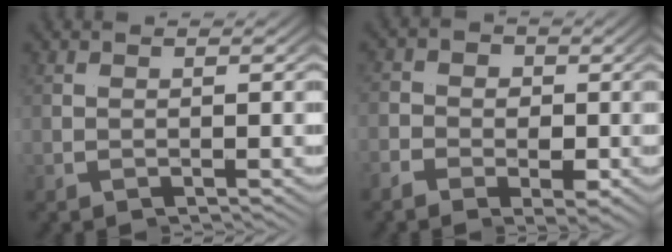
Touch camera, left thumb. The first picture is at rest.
{"total": 3.3, "force": [0.8, 2.8, 1.7], "torque": [-0.023, 0.016, -0.012]}